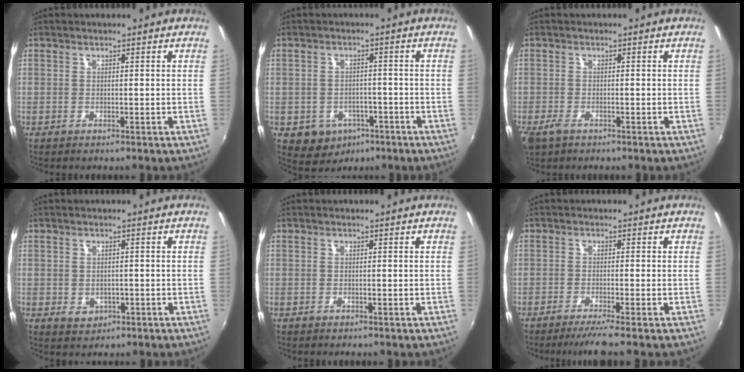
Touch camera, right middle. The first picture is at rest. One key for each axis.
{"total": 7.5, "fx": -3.7, "fy": 6.0, "fz": 2.5, "tx": -0.064, "ty": 0.005, "tz": -0.034}
{"total": 3.1, "fx": -2.0, "fy": 1.5, "fz": 1.8, "tx": -0.043, "ty": -0.010, "tz": -0.038}
{"total": 2.7, "fx": -0.5, "fy": 2.2, "fz": 1.3, "tx": -0.023, "ty": -0.001, "tz": -0.001}
{"total": 0.0}
{"total": 3.6, "fx": -2.9, "fy": -1.0, "fz": 2.0, "tx": -0.045, "ty": -0.012, "tz": -0.053}